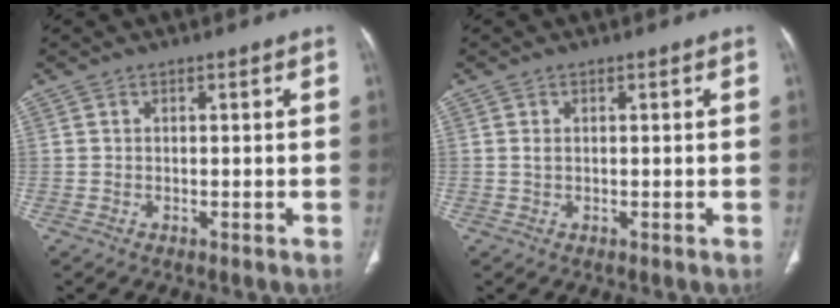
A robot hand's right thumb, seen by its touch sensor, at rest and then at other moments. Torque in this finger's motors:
{"motor_torque": [-0.20, -0.23, 0.39, -0.24, 0.02]}